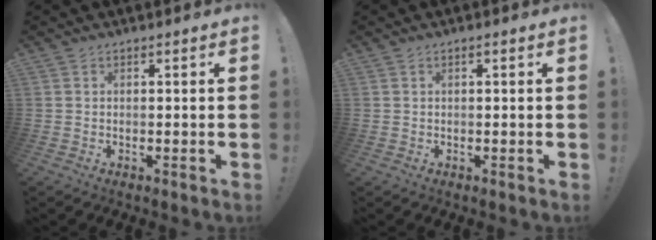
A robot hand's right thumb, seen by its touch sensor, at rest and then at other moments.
{"total": 0.8, "force": [0.1, 0.0, 0.8], "torque": [-0.008, -0.003, -0.002]}